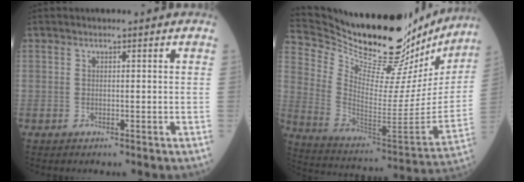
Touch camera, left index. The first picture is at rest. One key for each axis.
{"total": 31.6, "fx": 28.0, "fy": 7.1, "fz": 12.6, "tx": -0.218, "ty": -0.079, "tz": 0.392}